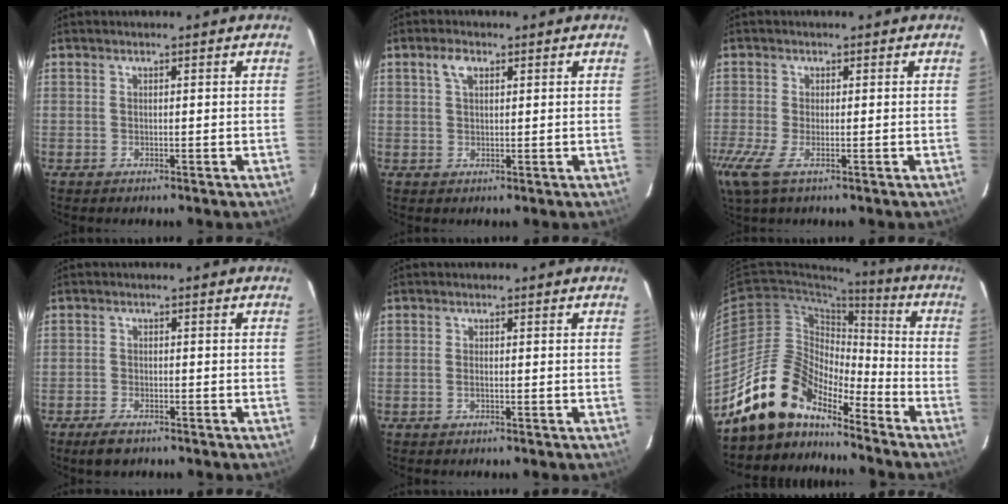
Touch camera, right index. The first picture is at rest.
{"total": 2.8, "force": [1.3, 1.4, 2.0], "torque": [-0.038, 0.008, 0.024]}
{"total": 5.6, "force": [-2.6, 1.3, 4.9], "torque": [-0.109, -0.020, -0.050]}
{"total": 3.9, "force": [-2.9, 1.5, 2.1], "torque": [-0.054, -0.008, -0.053]}
{"total": 1.0, "force": [-0.3, 0.3, 0.9], "torque": [-0.019, 0.001, -0.007]}
{"total": 15.0, "force": [-12.9, 5.7, 5.0], "torque": [-0.101, 0.022, -0.238]}